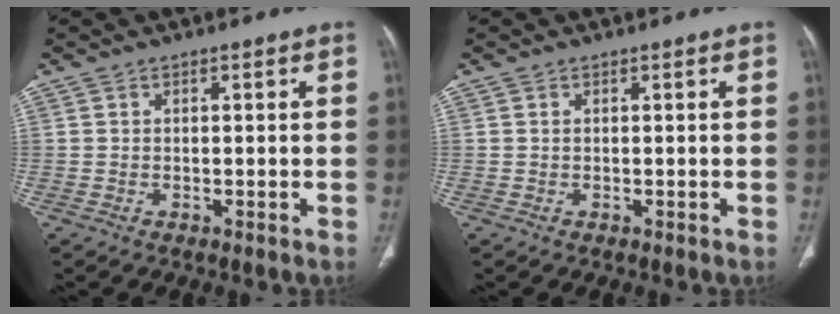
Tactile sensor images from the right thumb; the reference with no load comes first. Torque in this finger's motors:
{"motor_torque": [-0.25, -0.03, -0.43, 0.24, 0.01]}